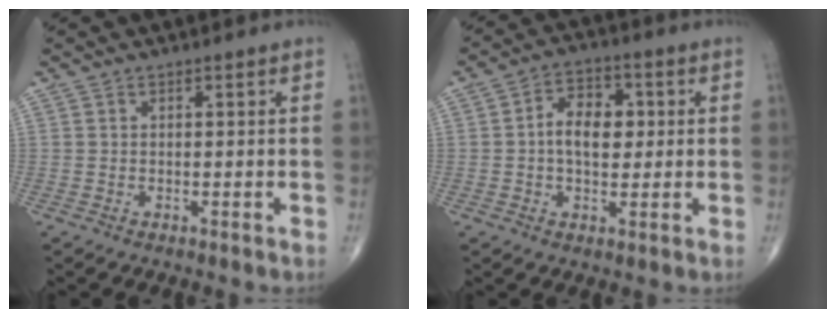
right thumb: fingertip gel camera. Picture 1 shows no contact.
{"total": 8.5, "force": [0.6, 5.5, 6.5], "torque": [-0.088, 0.015, 0.002]}